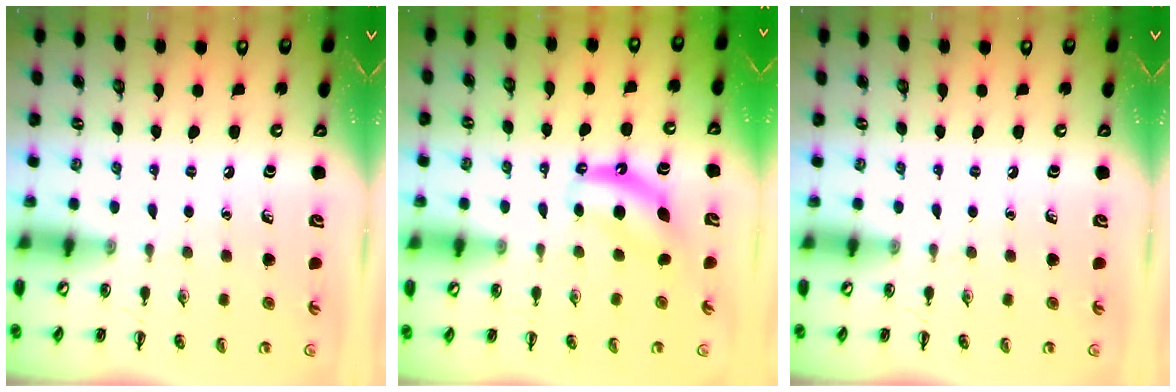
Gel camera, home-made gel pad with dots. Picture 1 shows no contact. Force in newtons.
{"total": 7.3, "press": 7.3, "slide": 1.1}
{"total": 0.0}